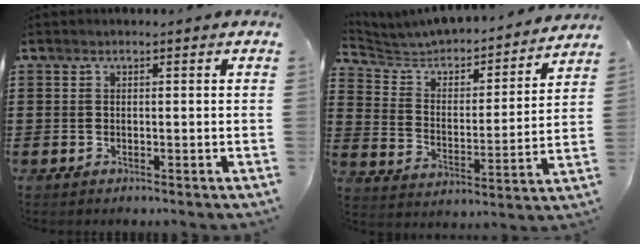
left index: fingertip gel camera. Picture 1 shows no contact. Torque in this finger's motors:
{"motor_torque": [2.14, 0.00, 0.34, 0.03]}